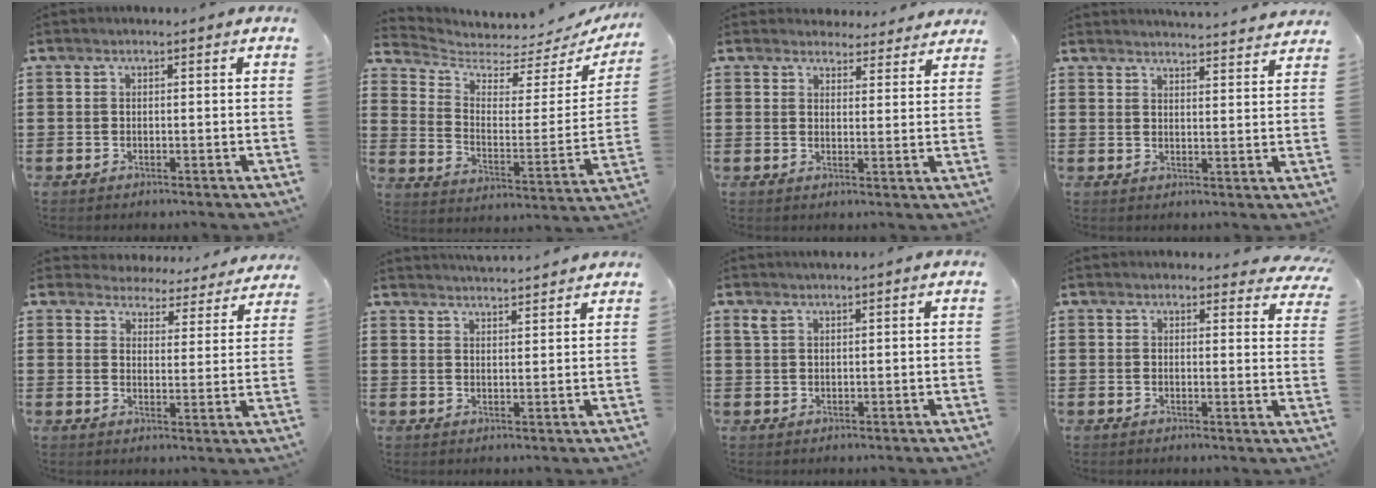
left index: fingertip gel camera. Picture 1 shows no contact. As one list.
[{"total": 3.8, "force": [3.5, 1.3, 0.9], "torque": [-0.044, -0.033, 0.056]}, {"total": 3.8, "force": [3.7, 0.9, 0.3], "torque": [-0.009, -0.014, 0.068]}, {"total": 3.5, "force": [3.5, -0.5, 0.1], "torque": [-0.005, -0.024, 0.061]}, {"total": 4.3, "force": [4.2, 0.7, -0.2], "torque": [-0.014, -0.037, 0.069]}, {"total": 3.1, "force": [3.1, -0.3, 0.0], "torque": [-0.009, -0.012, 0.058]}, {"total": 1.4, "force": [1.1, 0.5, 0.8], "torque": [-0.018, 0.003, 0.021]}, {"total": 2.6, "force": [2.5, 0.4, 0.5], "torque": [-0.003, -0.013, 0.045]}]